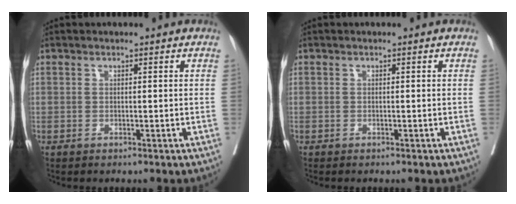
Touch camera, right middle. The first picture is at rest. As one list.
[{"total": 0.0}]